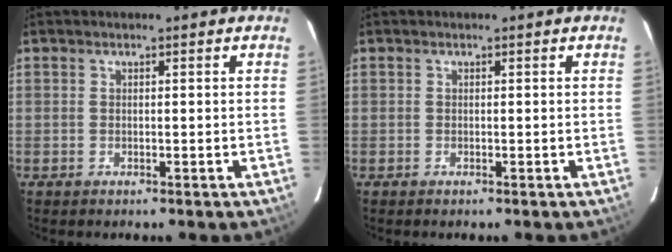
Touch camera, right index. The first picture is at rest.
{"total": 0.0}